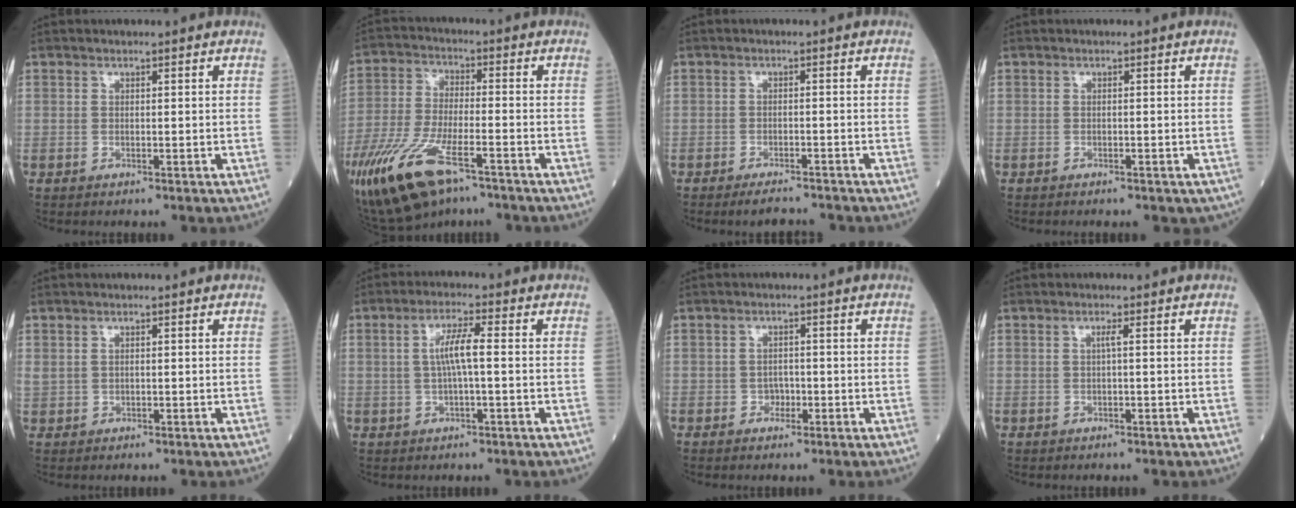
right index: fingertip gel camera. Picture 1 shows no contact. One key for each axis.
{"total": 17.4, "fx": -10.5, "fy": 5.6, "fz": 12.6, "tx": -0.292, "ty": -0.042, "tz": -0.195}
{"total": 3.7, "fx": -3.4, "fy": 0.7, "fz": 1.3, "tx": -0.018, "ty": -0.006, "tz": -0.052}
{"total": 2.9, "fx": -2.2, "fy": 1.2, "fz": 1.5, "tx": -0.015, "ty": -0.002, "tz": -0.021}
{"total": 1.5, "fx": 0.4, "fy": 1.1, "fz": 0.8, "tx": -0.031, "ty": 0.011, "tz": 0.016}
{"total": 4.7, "fx": 0.2, "fy": 0.3, "fz": 4.7, "tx": -0.091, "ty": 0.010, "tz": 0.004}
{"total": 1.6, "fx": -0.7, "fy": 1.2, "fz": 0.7, "tx": -0.005, "ty": 0.006, "tz": -0.012}
{"total": 0.8, "fx": 0.0, "fy": -0.2, "fz": 0.7, "tx": -0.012, "ty": 0.001, "tz": 0.000}